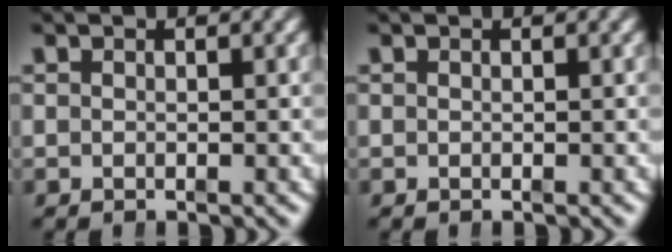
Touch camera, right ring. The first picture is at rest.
{"total": 0.0}